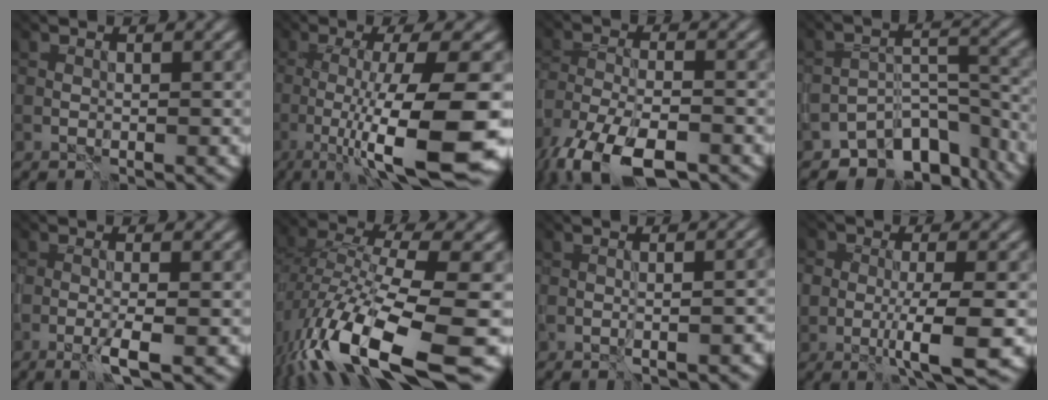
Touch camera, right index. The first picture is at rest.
{"total": 11.2, "force": [-4.0, 2.0, 10.3], "torque": [-0.161, -0.020, -0.062]}
{"total": 10.5, "force": [-7.7, 4.1, 5.8], "torque": [-0.121, -0.035, -0.132]}
{"total": 7.3, "force": [-6.5, 2.8, 1.9], "torque": [-0.009, -0.007, -0.102]}
{"total": 2.1, "force": [-1.3, -0.6, 1.6], "torque": [-0.037, -0.004, -0.026]}
{"total": 13.1, "force": [-7.2, 3.9, 10.2], "torque": [-0.219, -0.029, -0.115]}
{"total": 2.4, "force": [-0.9, 0.5, 2.1], "torque": [-0.018, -0.009, 0.000]}
{"total": 4.2, "force": [-1.3, 1.2, 3.7], "torque": [-0.066, -0.010, -0.024]}